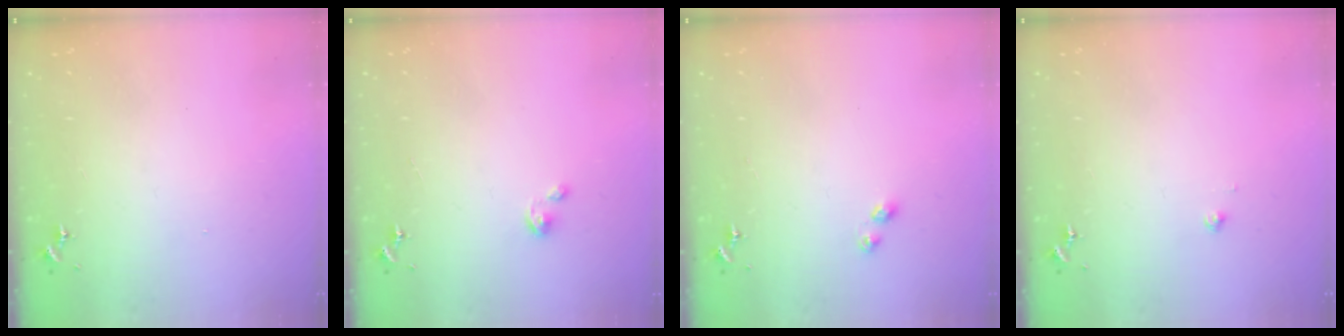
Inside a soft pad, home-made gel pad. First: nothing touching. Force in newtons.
{"total": 1.4, "press": 1.4, "slide": 0.1}
{"total": 3.5, "press": 3.4, "slide": 0.4}
{"total": 1.9, "press": 1.9, "slide": 0.1}